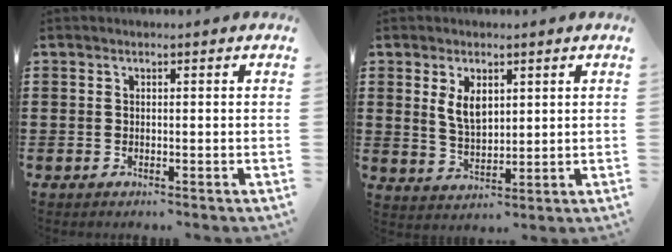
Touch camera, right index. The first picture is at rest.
{"total": 4.4, "force": [1.9, 2.2, 3.3], "torque": [-0.063, 0.003, 0.032]}